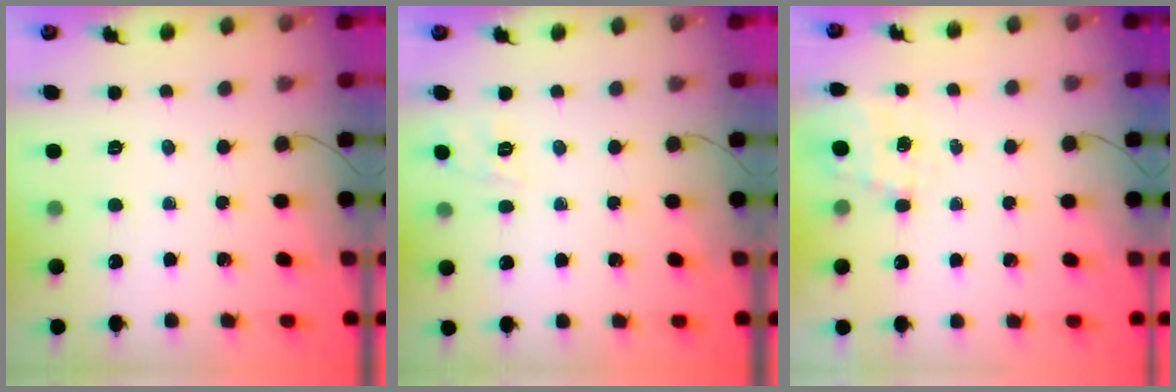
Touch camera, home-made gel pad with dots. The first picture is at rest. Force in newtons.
{"total": 2.0, "press": 0.8, "slide": 1.9}
{"total": 6.1, "press": 6.0, "slide": 1.3}